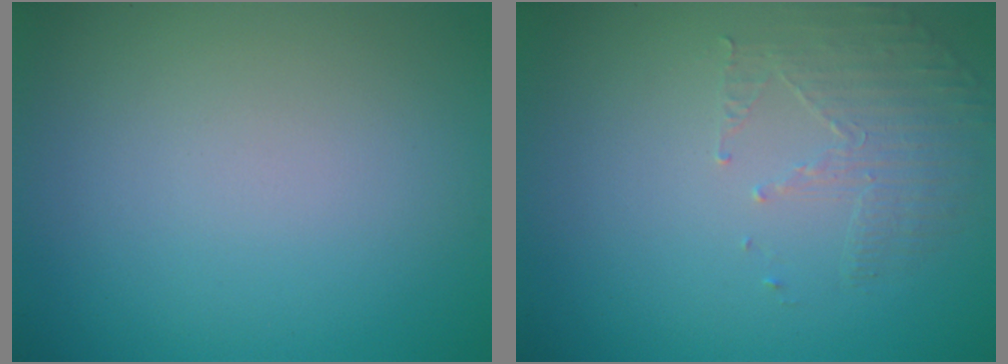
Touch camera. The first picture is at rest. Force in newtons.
{"total": 1.7, "press": 0.9, "slide": 1.4}